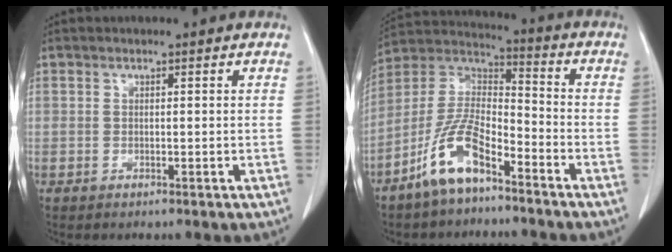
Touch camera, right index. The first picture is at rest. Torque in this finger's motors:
{"motor_torque": [0.63, -0.21, -0.18, -0.21]}